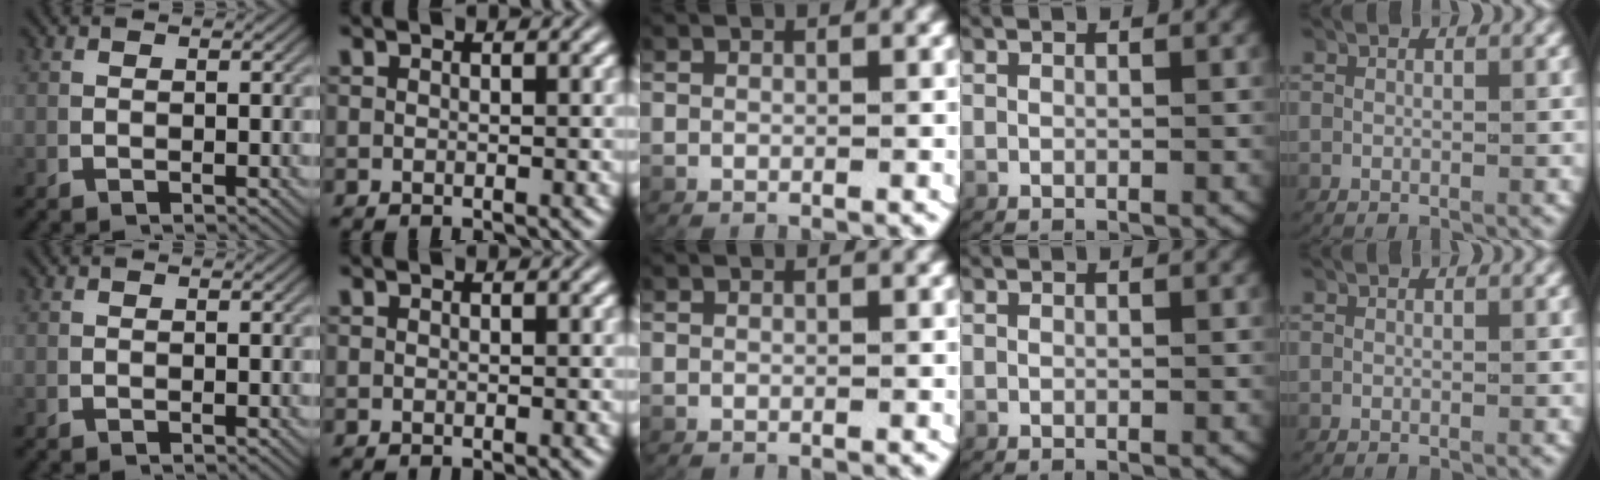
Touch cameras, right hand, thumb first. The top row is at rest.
{}